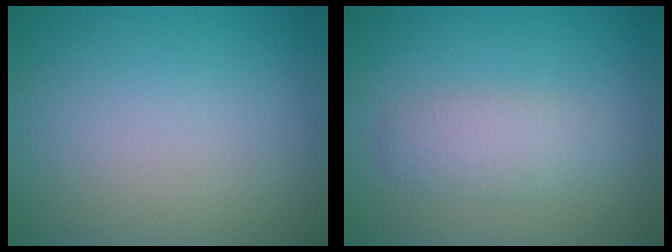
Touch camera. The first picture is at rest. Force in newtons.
{"total": 2.7, "press": 2.7, "slide": 0.1}